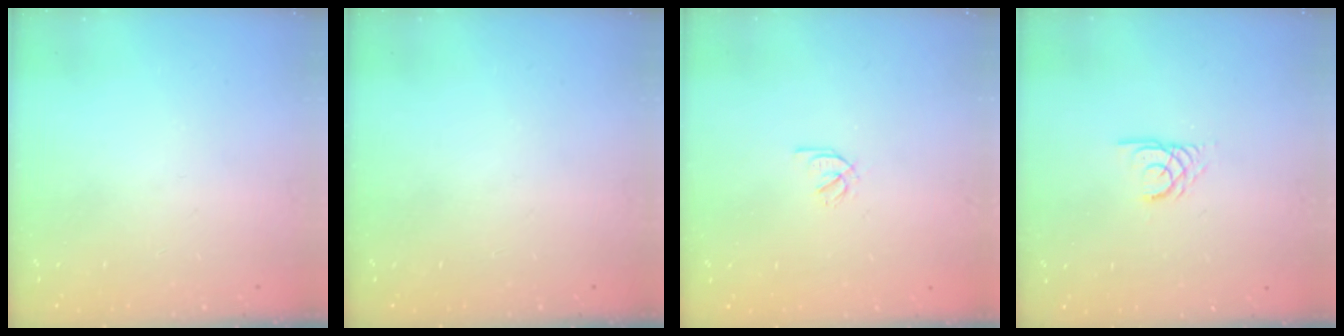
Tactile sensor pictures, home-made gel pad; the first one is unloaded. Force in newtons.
{"total": 0.0}
{"total": 2.1, "press": 1.9, "slide": 0.8}
{"total": 2.3, "press": 2.3, "slide": 0.1}